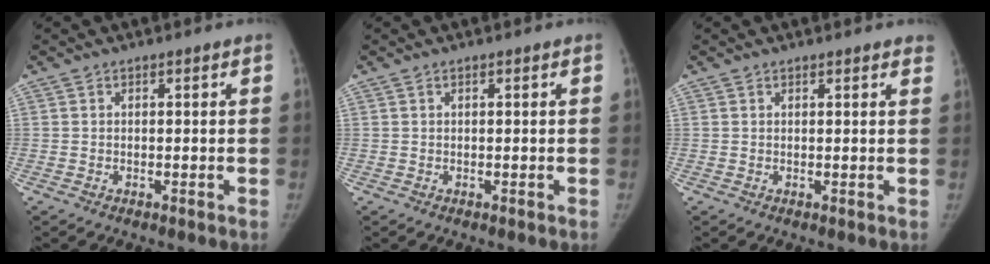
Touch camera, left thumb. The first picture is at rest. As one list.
[{"total": 0.0}, {"total": 2.4, "force": [2.1, 0.9, 0.8], "torque": [0.007, -0.003, 0.012]}]